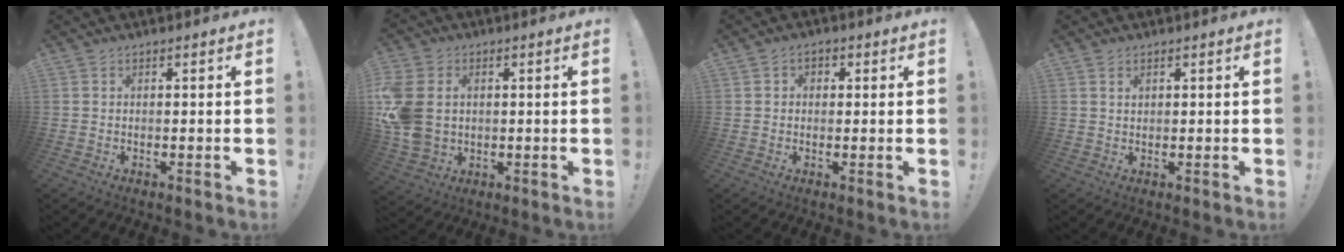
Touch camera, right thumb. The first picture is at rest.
{"total": 12.8, "force": [1.7, 10.0, 7.9], "torque": [-0.172, -0.008, 0.035]}
{"total": 2.2, "force": [0.0, 2.0, 1.0], "torque": [-0.009, 0.003, -0.002]}
{"total": 1.2, "force": [0.8, 0.6, 0.6], "torque": [-0.005, -0.003, 0.013]}